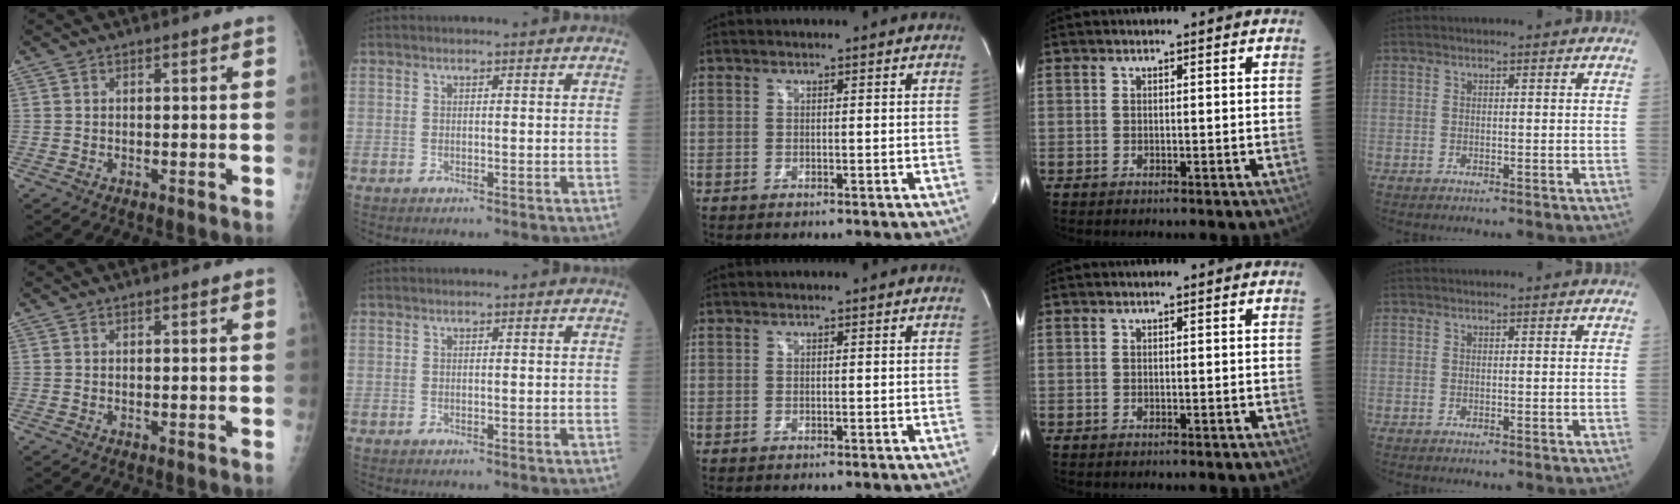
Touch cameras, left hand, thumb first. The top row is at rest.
{}